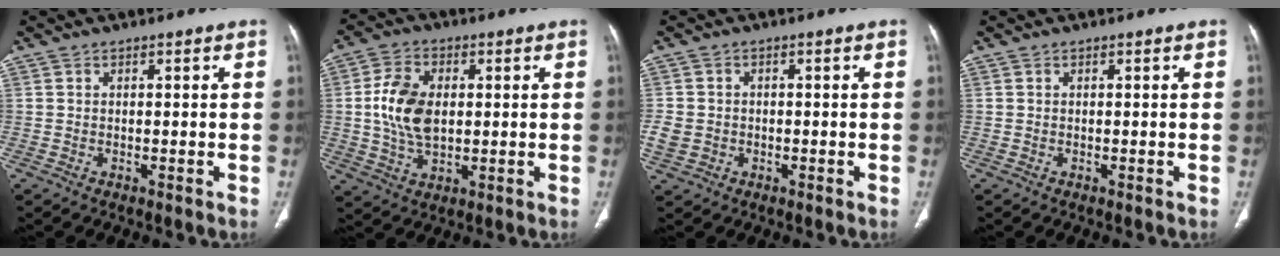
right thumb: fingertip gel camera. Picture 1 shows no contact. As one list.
[{"total": 10.3, "force": [0.8, 6.6, 7.8], "torque": [-0.144, 0.000, 0.018]}, {"total": 4.3, "force": [-0.9, 3.8, 1.8], "torque": [-0.034, 0.009, -0.011]}, {"total": 0.0}]